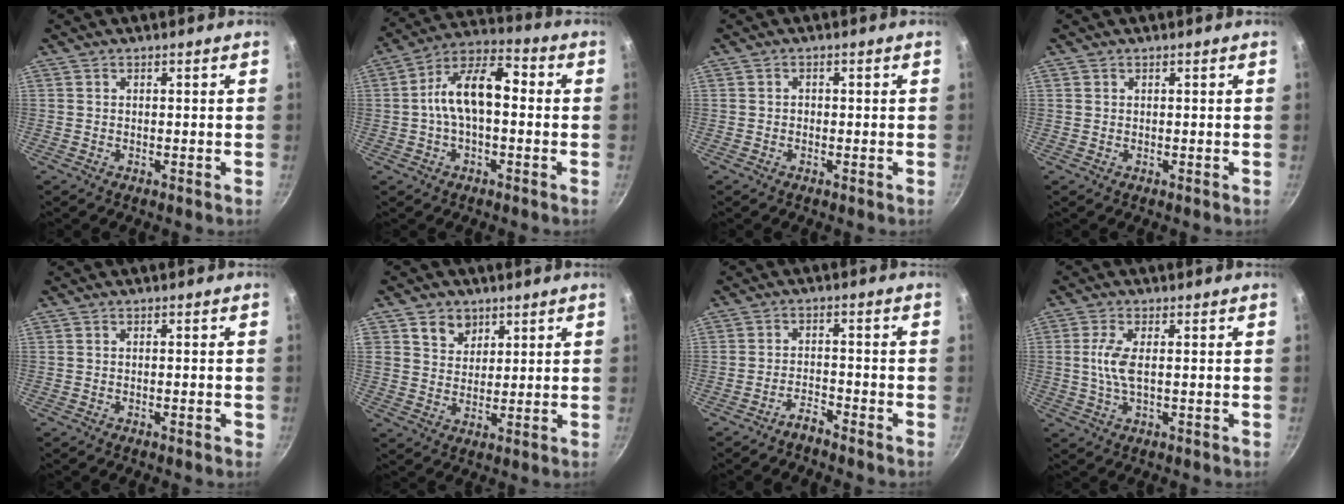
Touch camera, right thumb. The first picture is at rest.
{"total": 12.6, "force": [-0.1, 6.6, 10.7], "torque": [-0.167, 0.045, -0.018]}
{"total": 0.9, "force": [-0.1, 0.8, 0.4], "torque": [-0.005, 0.004, -0.003]}
{"total": 0.0}
{"total": 1.0, "force": [-0.5, 0.2, 0.8], "torque": [-0.012, 0.003, -0.008]}
{"total": 5.8, "force": [3.1, 4.5, 1.9], "torque": [-0.004, -0.012, 0.054]}
{"total": 2.8, "force": [-2.6, 0.4, 0.9], "torque": [-0.013, 0.026, -0.048]}
{"total": 5.1, "force": [0.3, 1.8, 4.8], "torque": [-0.111, 0.002, 0.006]}